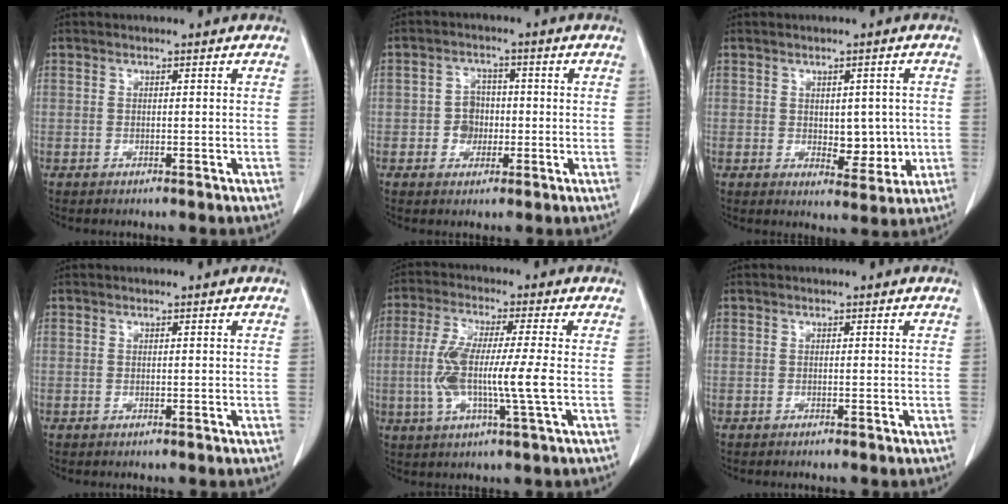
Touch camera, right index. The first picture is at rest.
{"total": 3.7, "force": [-0.6, 3.4, 1.5], "torque": [-0.021, 0.012, -0.007]}
{"total": 5.3, "force": [0.0, 2.9, 4.5], "torque": [-0.050, -0.004, 0.012]}
{"total": 0.0}
{"total": 9.9, "force": [-1.0, 0.5, 9.9], "torque": [-0.202, 0.000, -0.024]}
{"total": 0.6, "force": [-0.6, -0.1, 0.3], "torque": [0.000, 0.000, -0.010]}